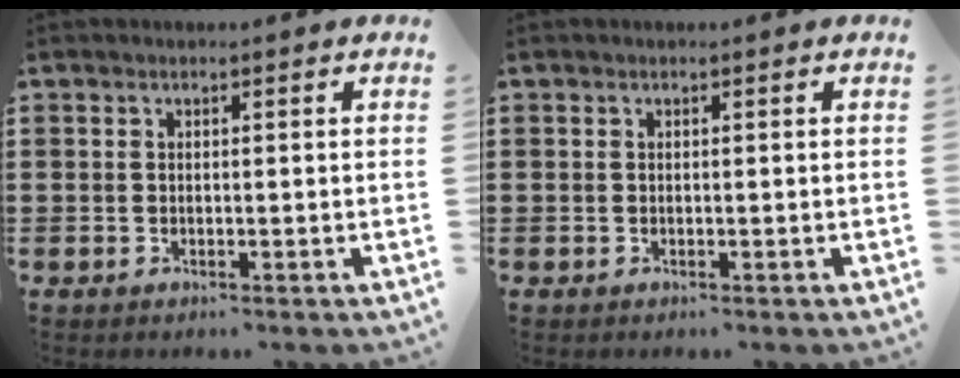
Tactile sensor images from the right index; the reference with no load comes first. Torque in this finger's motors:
{"motor_torque": [0.18, -0.19, 0.02, 0.01]}